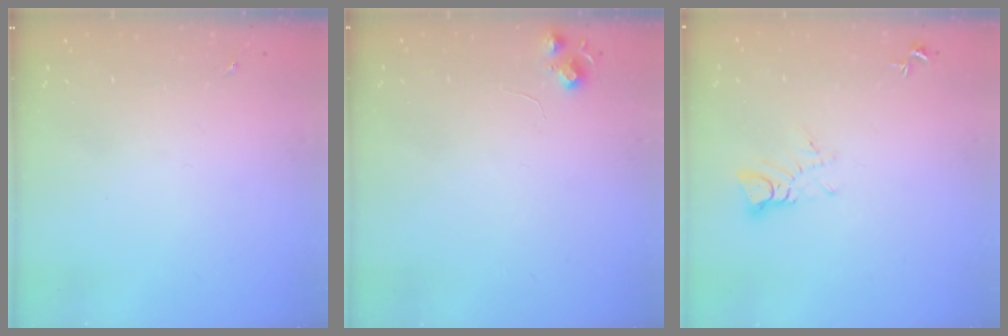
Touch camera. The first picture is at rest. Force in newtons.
{"total": 6.5, "press": 6.5, "slide": 0.8}
{"total": 4.4, "press": 4.4, "slide": 0.3}